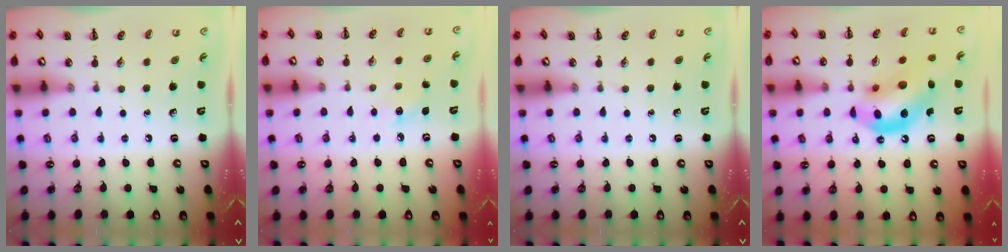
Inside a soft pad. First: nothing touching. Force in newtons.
{"total": 5.3, "press": 5.1, "slide": 1.5}
{"total": 0.0}
{"total": 16.1, "press": 15.7, "slide": 3.6}